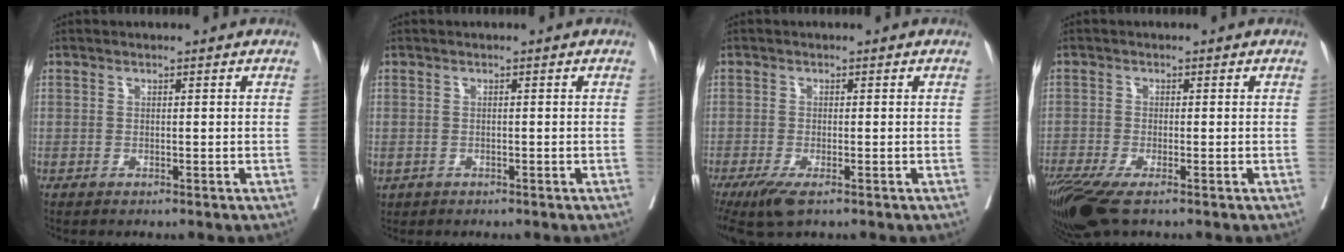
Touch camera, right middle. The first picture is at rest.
{"total": 1.1, "force": [-0.6, 0.9, 0.3], "torque": [-0.011, 0.001, -0.003]}
{"total": 4.1, "force": [-2.6, 0.9, 3.0], "torque": [-0.057, -0.012, -0.044]}
{"total": 7.4, "force": [-5.1, 1.6, 5.2], "torque": [-0.094, -0.019, -0.094]}